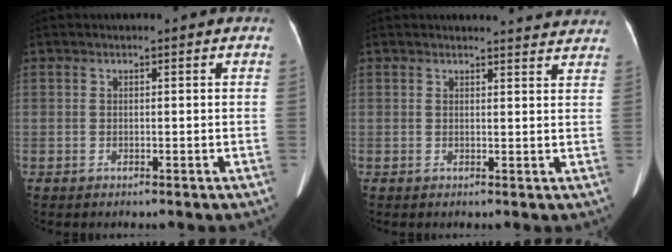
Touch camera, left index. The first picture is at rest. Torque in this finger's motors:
{"motor_torque": [0.02, -0.65, -0.02, 0.01]}